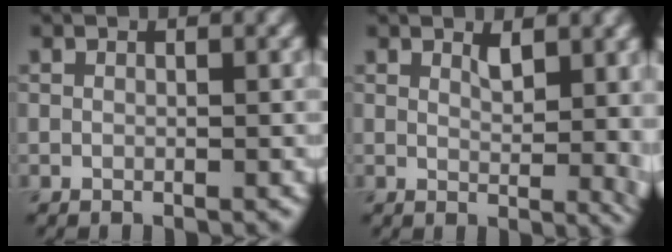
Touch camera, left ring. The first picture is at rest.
{"total": 3.0, "force": [1.4, 1.0, 2.5], "torque": [-0.034, -0.006, 0.026]}